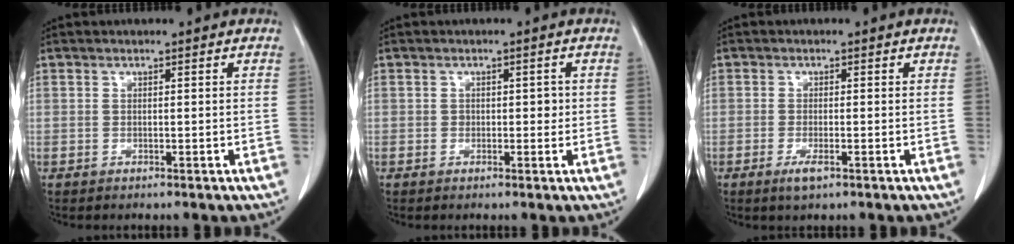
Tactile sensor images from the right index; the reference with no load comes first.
{"total": 1.7, "force": [0.0, 1.2, 1.2], "torque": [-0.014, 0.007, 0.000]}
{"total": 2.4, "force": [-1.3, 0.5, 1.9], "torque": [-0.036, -0.003, -0.021]}